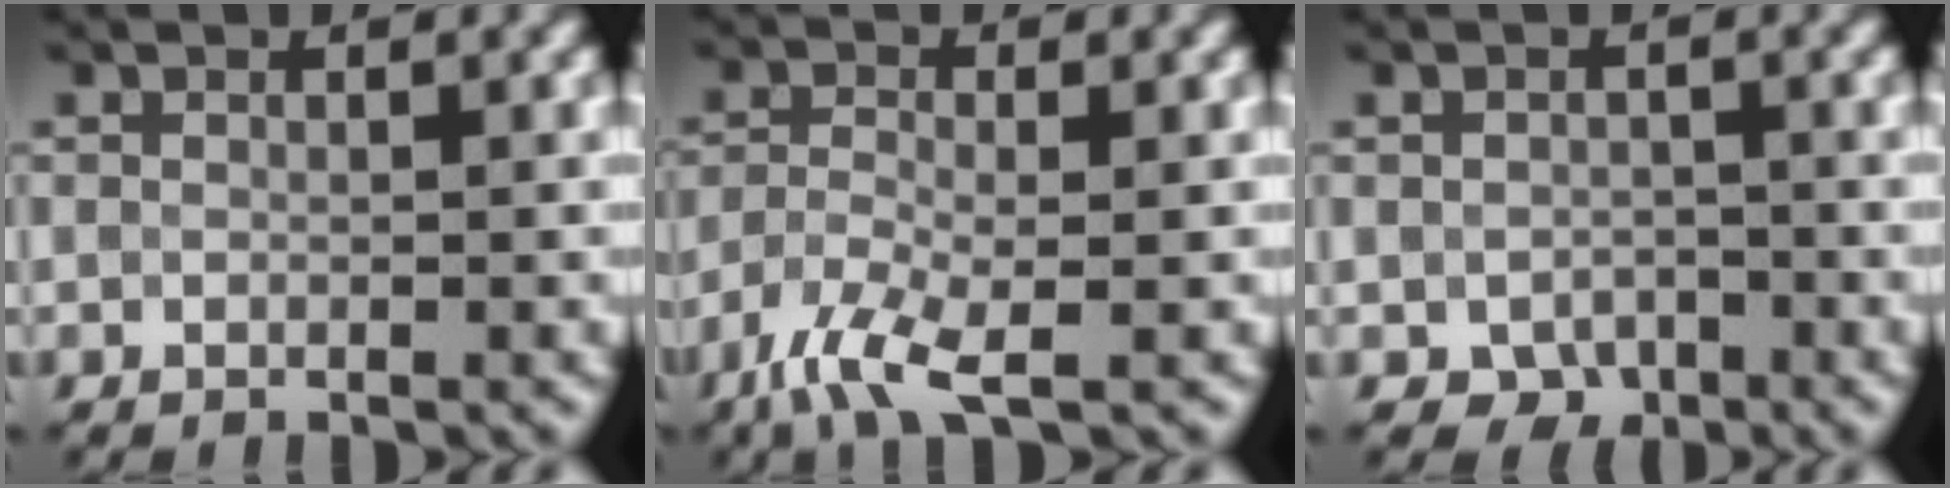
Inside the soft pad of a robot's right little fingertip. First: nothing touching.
{"total": 4.6, "force": [-2.9, 1.3, 3.4], "torque": [-0.076, -0.009, -0.065]}
{"total": 2.2, "force": [-1.1, 1.6, 0.9], "torque": [-0.014, -0.006, -0.020]}